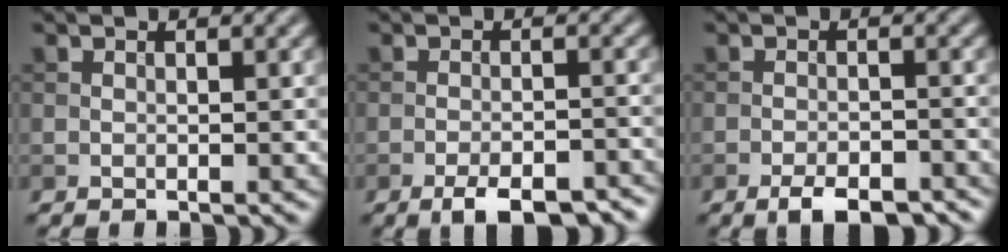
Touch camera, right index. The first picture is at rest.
{"total": 5.5, "force": [-3.9, 1.6, 3.5], "torque": [-0.056, -0.006, -0.057]}
{"total": 4.1, "force": [-2.9, 1.3, 2.5], "torque": [-0.041, -0.002, -0.047]}